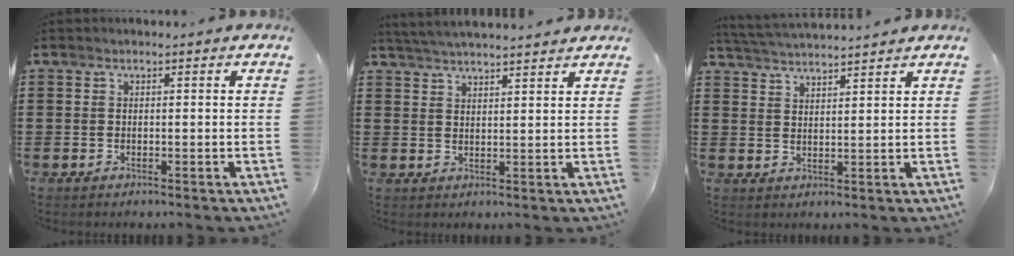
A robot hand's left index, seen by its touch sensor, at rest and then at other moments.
{"total": 3.0, "force": [3.0, -0.4, 0.5], "torque": [-0.019, -0.005, 0.055]}
{"total": 3.2, "force": [3.2, -0.4, 0.4], "torque": [-0.018, -0.011, 0.056]}